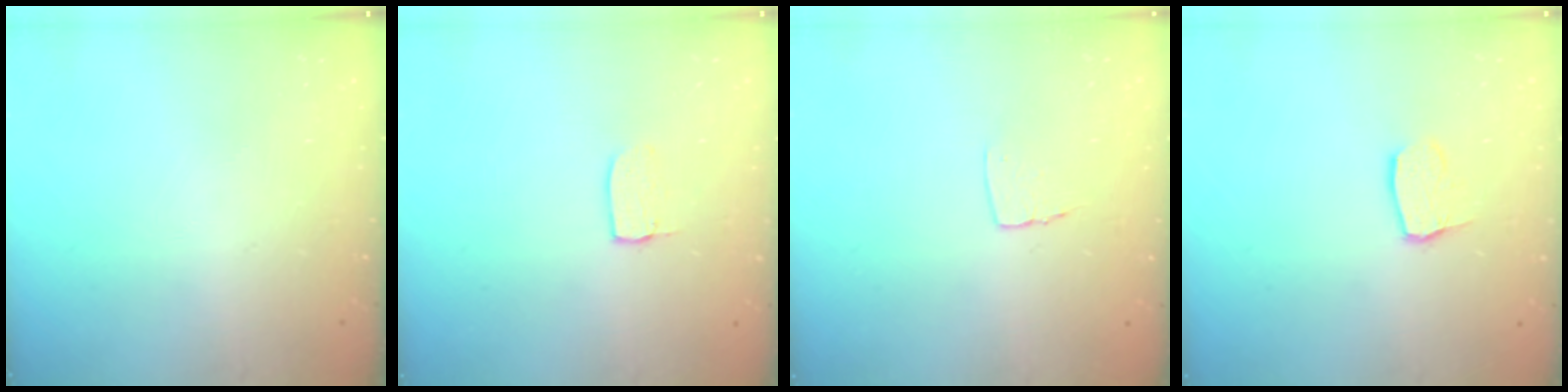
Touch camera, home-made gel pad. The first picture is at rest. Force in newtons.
{"total": 3.4, "press": 3.4, "slide": 0.1}
{"total": 5.0, "press": 5.0, "slide": 0.3}
{"total": 6.8, "press": 6.8, "slide": 0.5}